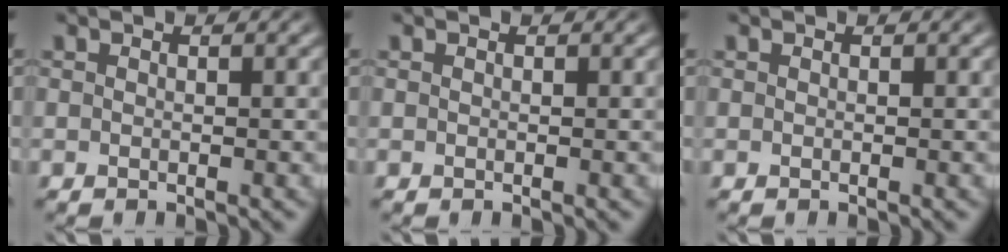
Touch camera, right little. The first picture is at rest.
{"total": 0.0}
{"total": 0.0}